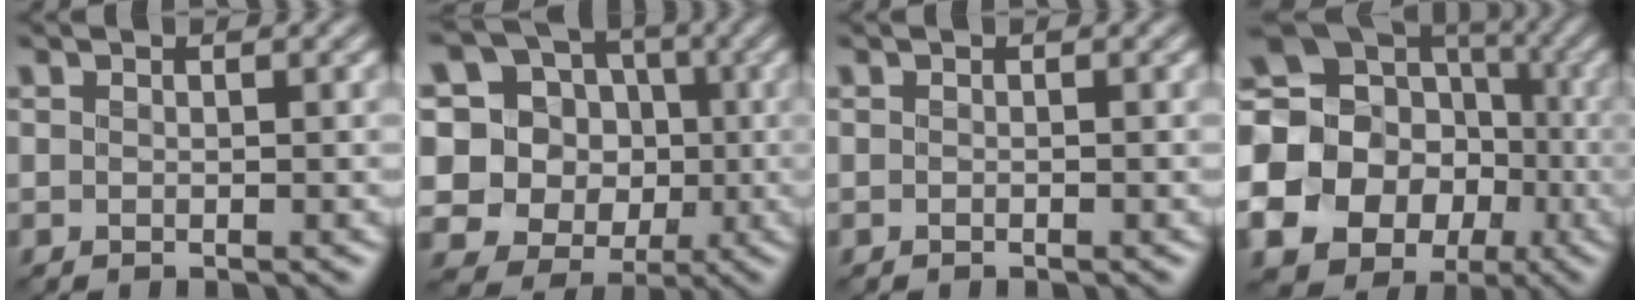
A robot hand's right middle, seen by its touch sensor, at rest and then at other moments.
{"total": 13.0, "force": [2.1, 12.2, 4.0], "torque": [-0.145, 0.048, 0.019]}
{"total": 0.0}
{"total": 23.1, "force": [-4.9, 21.4, 7.3], "torque": [-0.185, -0.009, -0.111]}